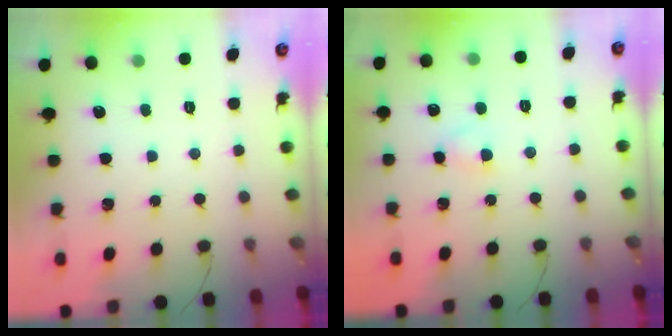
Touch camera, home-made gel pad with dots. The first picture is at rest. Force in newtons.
{"total": 2.6, "press": 2.3, "slide": 1.0}